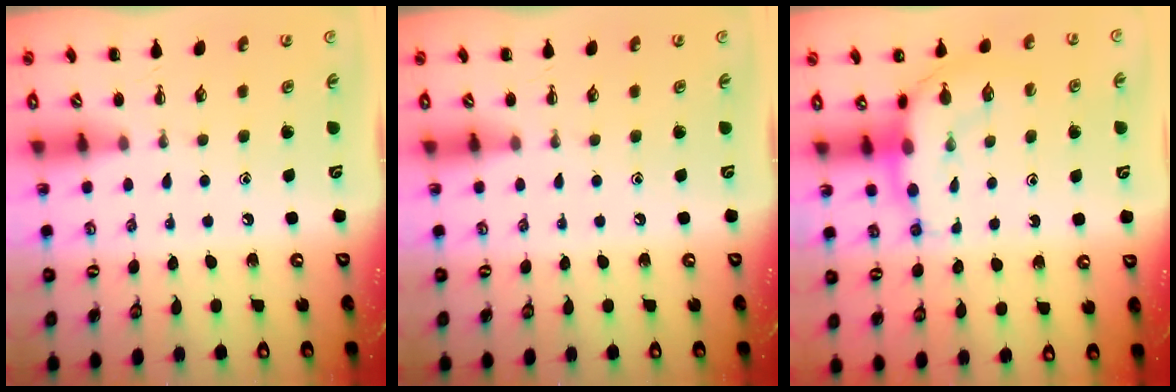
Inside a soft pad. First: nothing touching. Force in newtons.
{"total": 0.0}
{"total": 9.5, "press": 9.4, "slide": 1.6}